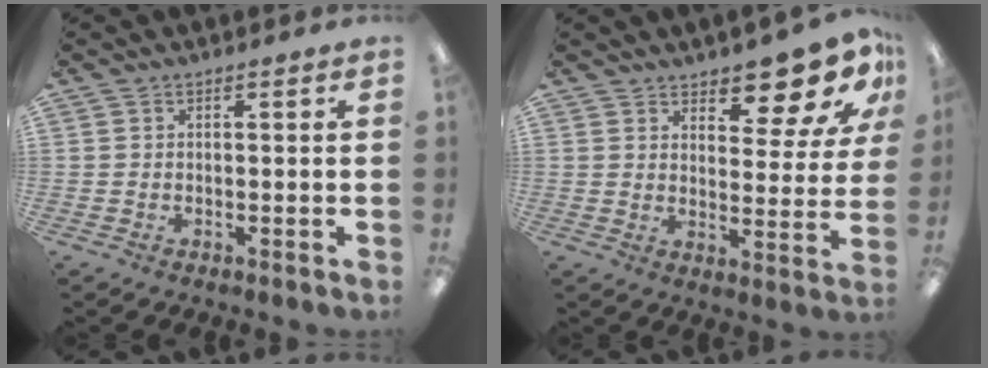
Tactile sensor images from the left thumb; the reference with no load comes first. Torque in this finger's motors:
{"motor_torque": [-0.12, 0.51, -0.19, 0.16, -0.02]}